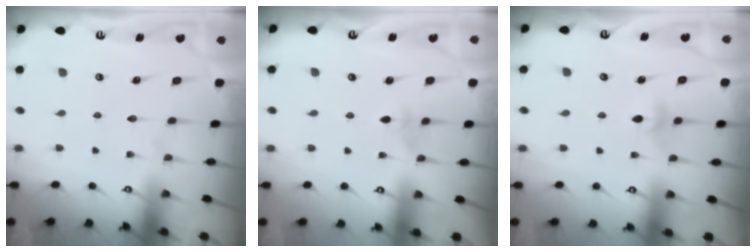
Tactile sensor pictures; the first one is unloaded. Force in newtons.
{"total": 2.7, "press": 2.6, "slide": 0.6}
{"total": 3.2, "press": 3.2, "slide": 0.6}